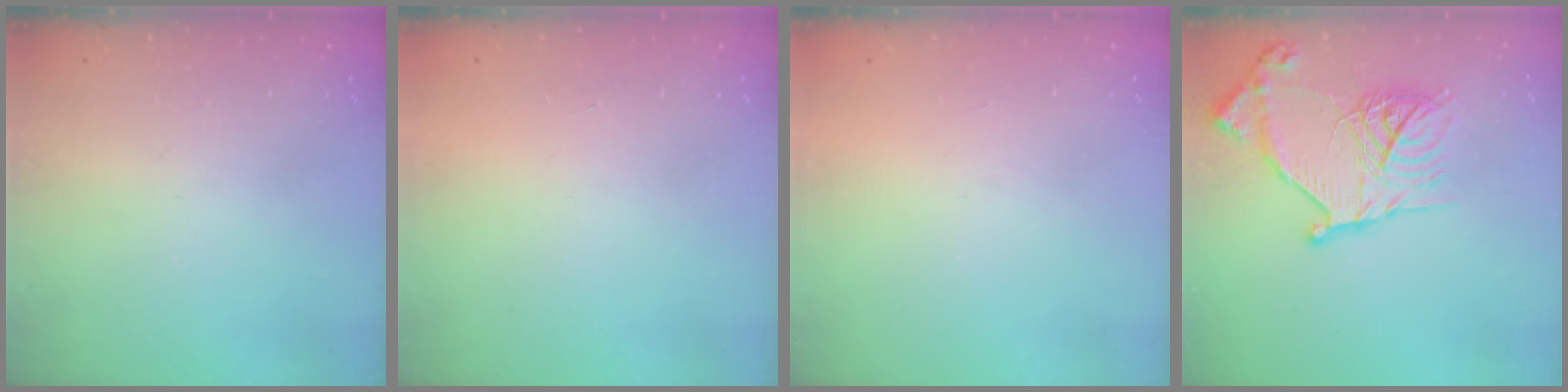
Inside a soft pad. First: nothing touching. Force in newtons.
{"total": 1.7, "press": 1.7, "slide": 0.1}
{"total": 1.6, "press": 1.6, "slide": 0.1}
{"total": 18.8, "press": 18.7, "slide": 2.0}